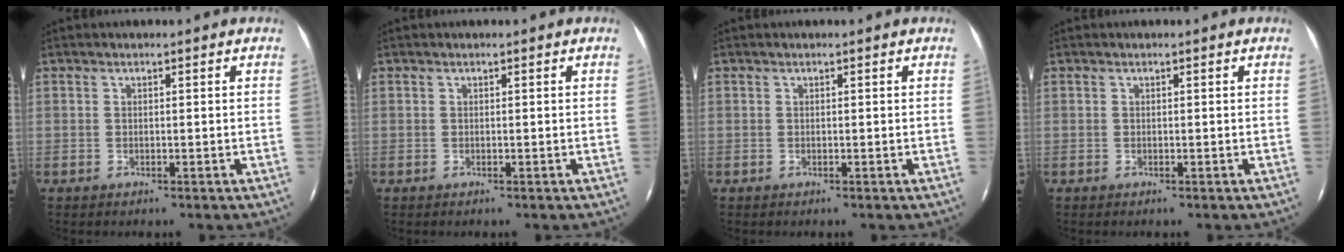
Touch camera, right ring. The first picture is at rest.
{"total": 0.0}
{"total": 0.0}
{"total": 0.0}